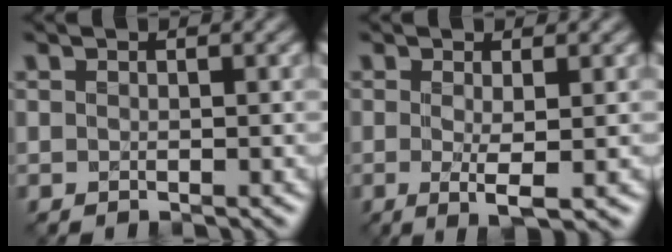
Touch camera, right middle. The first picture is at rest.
{"total": 2.4, "force": [-0.3, 0.2, 2.4], "torque": [-0.046, -0.008, -0.003]}